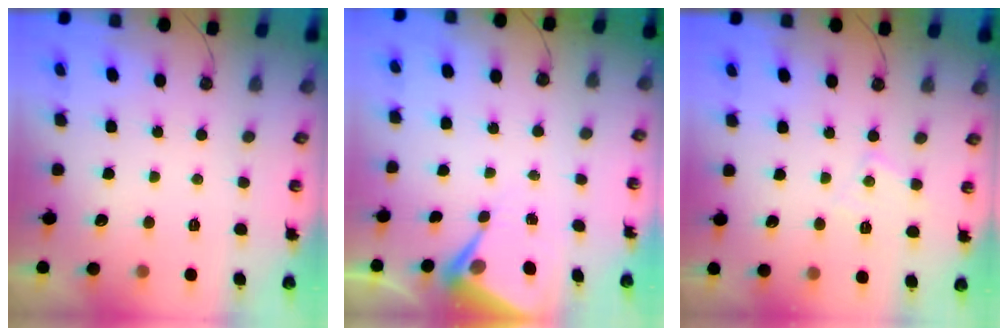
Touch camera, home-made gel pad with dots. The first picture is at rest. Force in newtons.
{"total": 6.4, "press": 6.3, "slide": 0.5}
{"total": 6.9, "press": 6.8, "slide": 0.6}